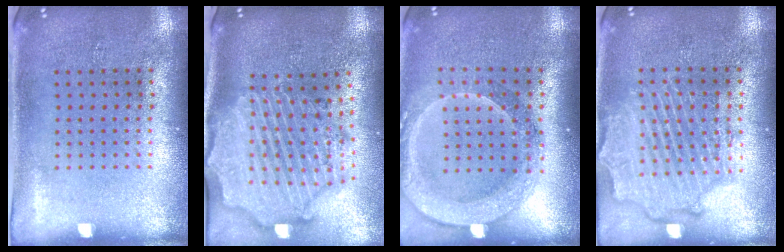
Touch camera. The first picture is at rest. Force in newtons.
{"total": 3.3, "press": 2.8, "slide": 1.7}
{"total": 2.2, "press": 2.0, "slide": 1.1}
{"total": 2.4, "press": 2.2, "slide": 0.8}